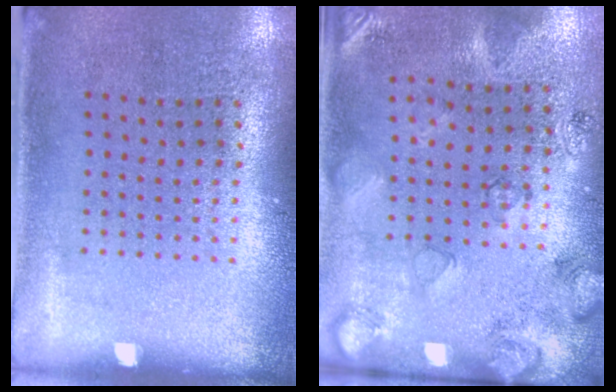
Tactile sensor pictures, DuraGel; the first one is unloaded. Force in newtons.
{"total": 2.6, "press": 1.7, "slide": 2.0}